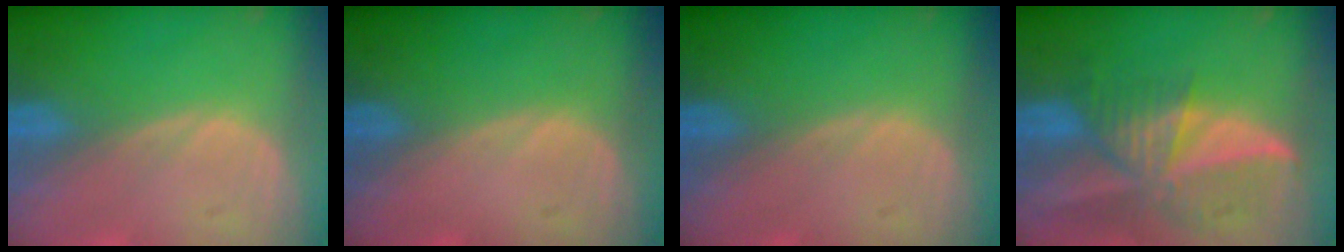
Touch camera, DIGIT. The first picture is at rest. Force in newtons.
{"total": 0.0}
{"total": 0.0}
{"total": 9.5, "press": 8.3, "slide": 4.6}